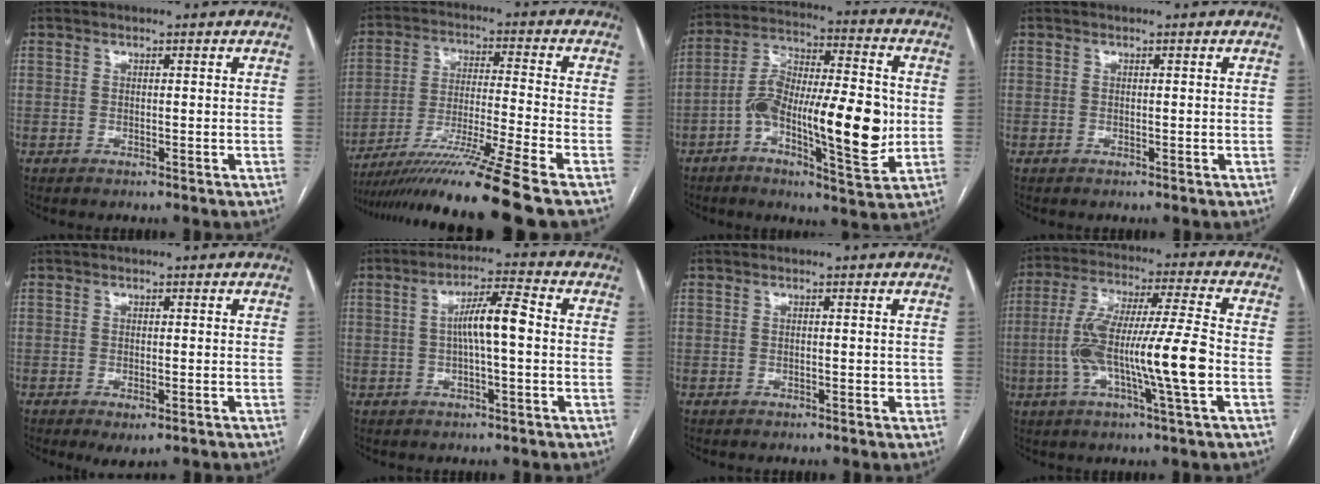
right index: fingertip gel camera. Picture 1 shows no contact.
{"total": 15.7, "force": [-12.5, -3.4, 8.9], "torque": [-0.168, -0.037, -0.216]}
{"total": 17.9, "force": [-3.2, 4.5, 17.0], "torque": [-0.295, 0.017, -0.053]}
{"total": 0.0}
{"total": 2.8, "force": [-1.6, 0.9, 2.1], "torque": [-0.027, -0.004, -0.017]}
{"total": 6.7, "force": [0.1, 0.7, 6.7], "torque": [-0.121, 0.017, -0.001]}
{"total": 1.2, "force": [0.1, 0.7, 1.0], "torque": [-0.014, 0.000, 0.000]}
{"total": 15.3, "force": [-3.0, 0.3, 15.0], "torque": [-0.283, 0.004, -0.058]}